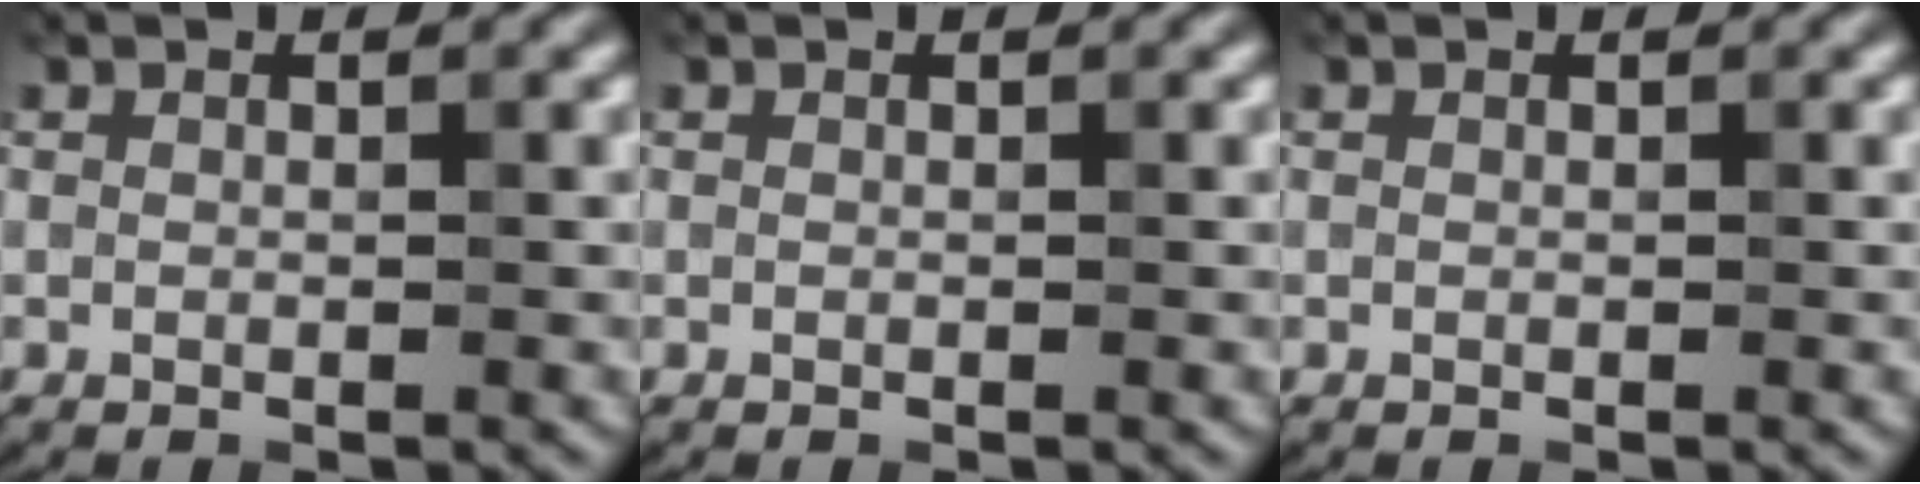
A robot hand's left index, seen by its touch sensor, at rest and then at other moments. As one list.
[{"total": 0.0}, {"total": 0.0}]